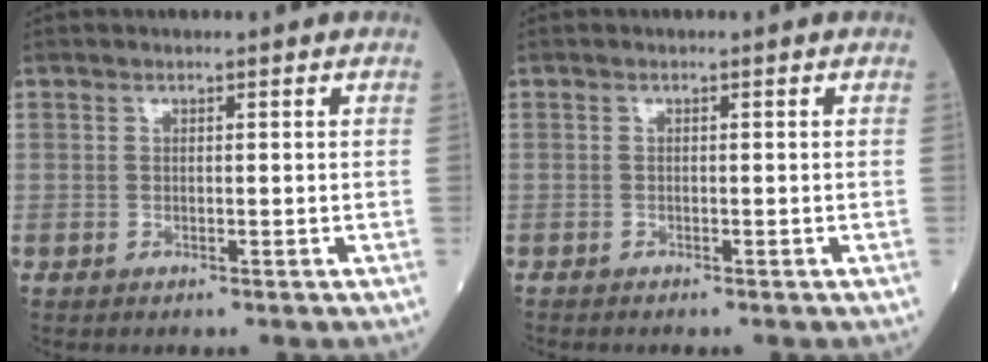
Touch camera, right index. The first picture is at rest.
{"total": 0.6, "force": [-0.6, 0.1, 0.1], "torque": [-0.004, 0.000, -0.013]}